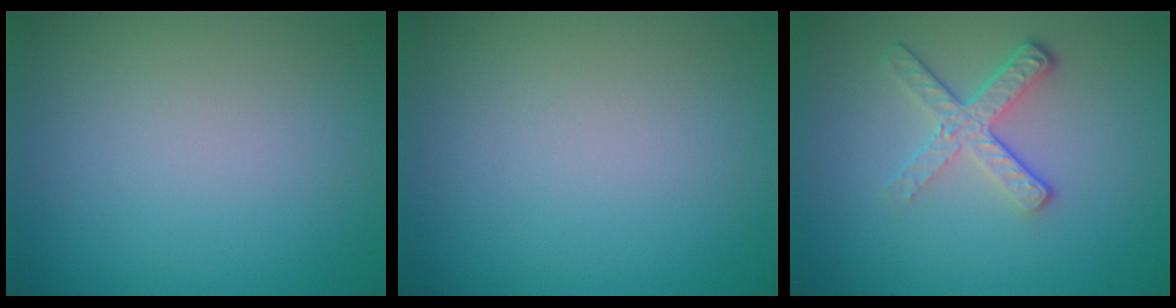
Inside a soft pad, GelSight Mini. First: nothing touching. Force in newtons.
{"total": 0.0}
{"total": 3.7, "press": 2.7, "slide": 2.5}